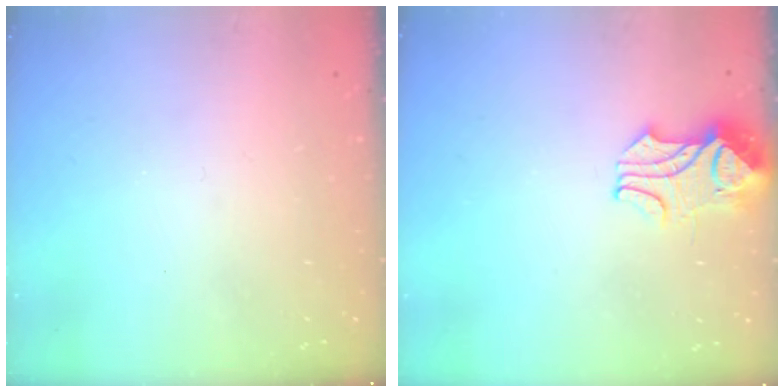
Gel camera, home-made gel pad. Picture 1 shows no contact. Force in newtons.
{"total": 2.1, "press": 2.0, "slide": 0.8}